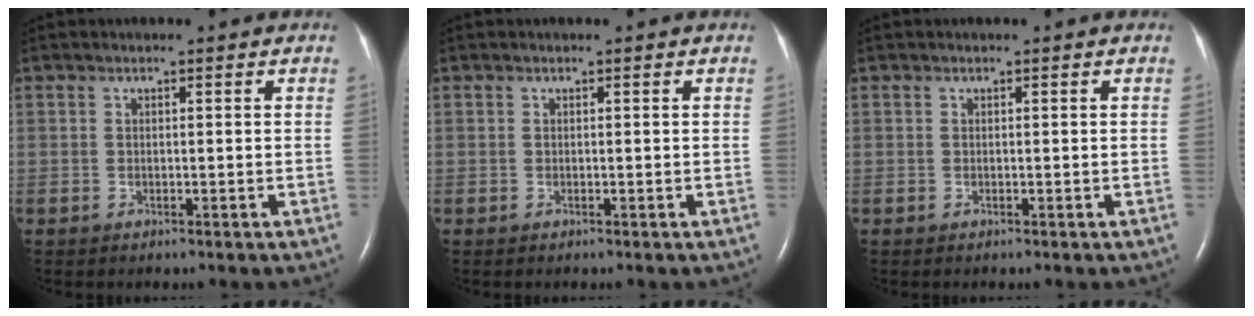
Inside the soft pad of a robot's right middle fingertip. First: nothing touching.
{"total": 0.0}
{"total": 0.0}